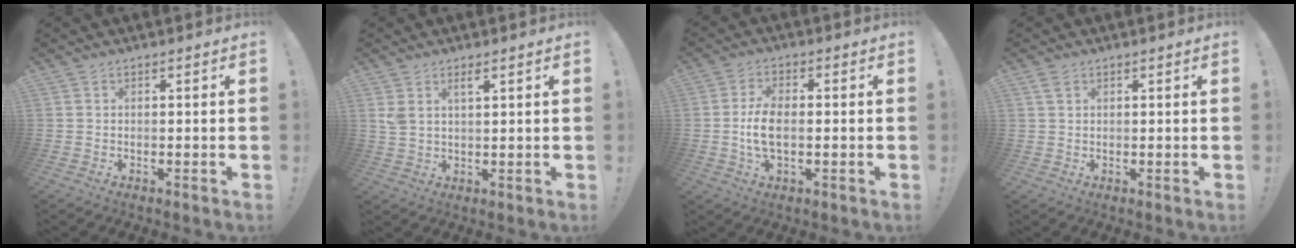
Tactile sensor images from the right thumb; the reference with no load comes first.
{"total": 3.9, "force": [2.3, 1.4, 2.8], "torque": [-0.047, -0.012, 0.040]}
{"total": 7.4, "force": [-0.6, 3.4, 6.5], "torque": [-0.123, -0.009, -0.014]}
{"total": 2.2, "force": [1.4, 1.4, 0.9], "torque": [-0.003, -0.005, 0.024]}